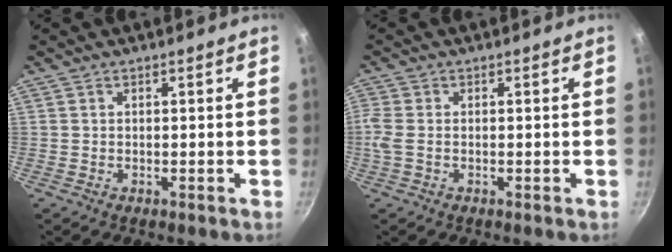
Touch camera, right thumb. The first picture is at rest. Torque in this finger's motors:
{"motor_torque": [-0.30, -0.29, 0.63, 0.29, 0.00]}